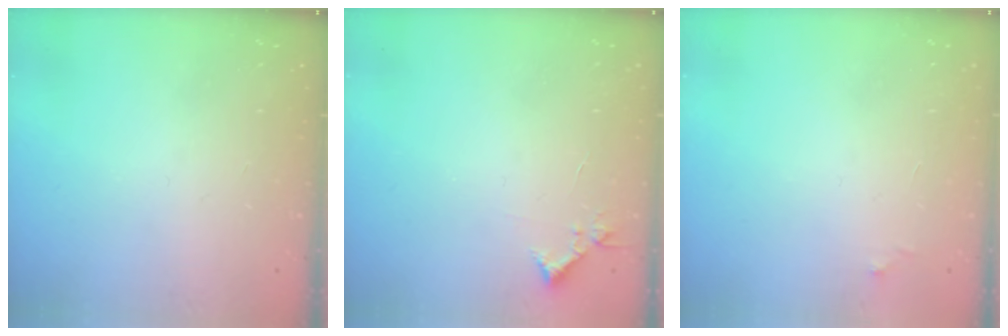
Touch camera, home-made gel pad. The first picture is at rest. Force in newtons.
{"total": 4.4, "press": 4.4, "slide": 0.5}
{"total": 3.3, "press": 3.2, "slide": 0.5}